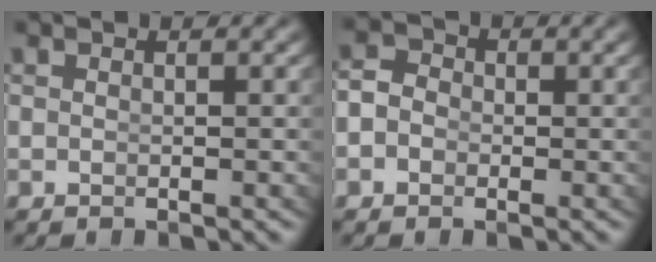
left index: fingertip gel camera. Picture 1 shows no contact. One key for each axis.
{"total": 3.8, "fx": -0.4, "fy": 3.5, "fz": 1.5, "tx": -0.026, "ty": -0.006, "tz": -0.017}